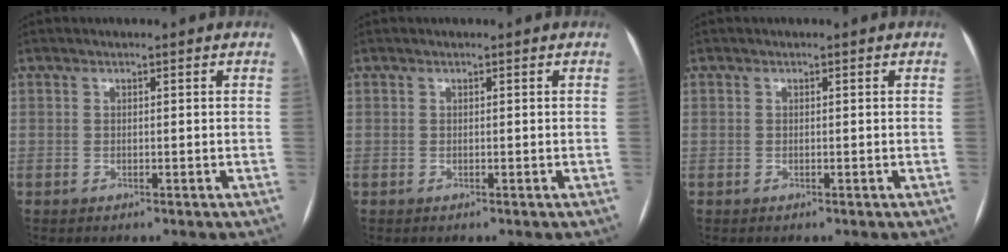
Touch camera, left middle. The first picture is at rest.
{"total": 0.0}
{"total": 0.0}